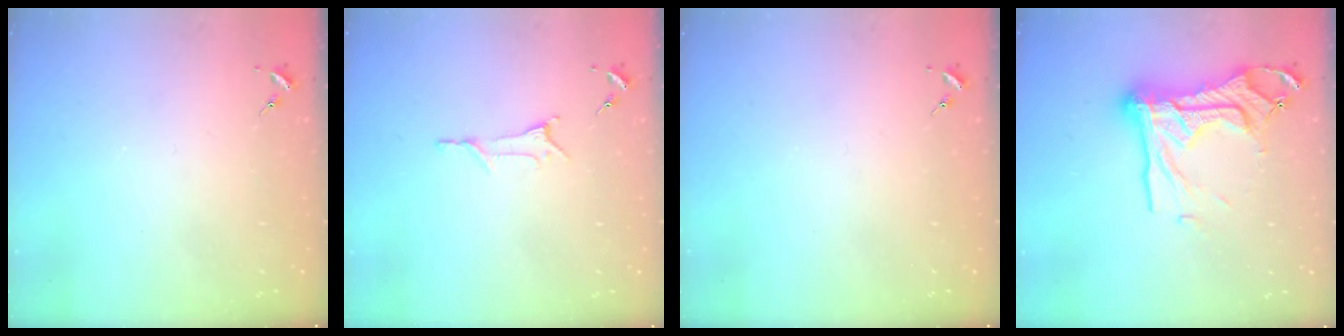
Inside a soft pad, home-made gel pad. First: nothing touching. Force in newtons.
{"total": 5.4, "press": 5.3, "slide": 0.6}
{"total": 0.0}
{"total": 21.6, "press": 21.5, "slide": 1.9}